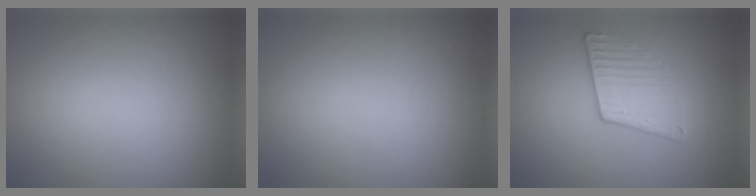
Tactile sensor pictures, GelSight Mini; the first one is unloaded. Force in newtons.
{"total": 0.0}
{"total": 3.1, "press": 2.7, "slide": 1.5}